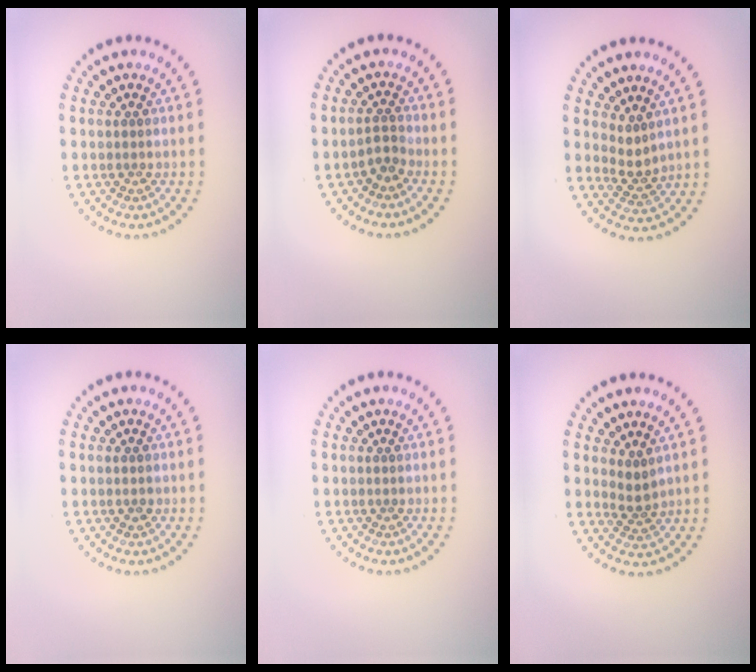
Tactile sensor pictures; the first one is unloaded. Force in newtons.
{"total": 1.4, "press": 1.0, "slide": 0.9}
{"total": 1.9, "press": 1.3, "slide": 1.3}
{"total": 0.9, "press": 0.9, "slide": 0.1}
{"total": 0.0}
{"total": 2.0, "press": 1.4, "slide": 1.4}